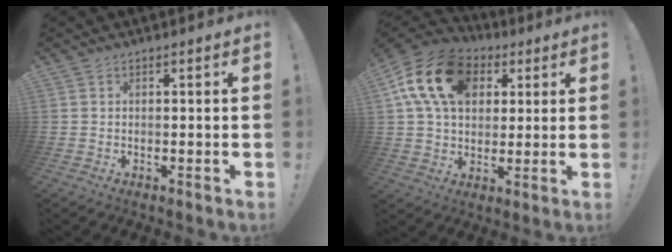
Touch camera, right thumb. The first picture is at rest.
{"total": 19.0, "force": [6.4, 13.5, 11.8], "torque": [-0.192, -0.004, 0.122]}